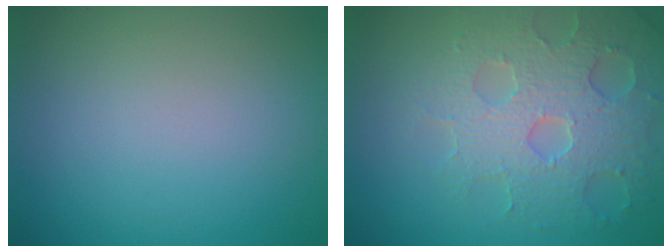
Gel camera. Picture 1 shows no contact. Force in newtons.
{"total": 6.1, "press": 5.1, "slide": 3.4}